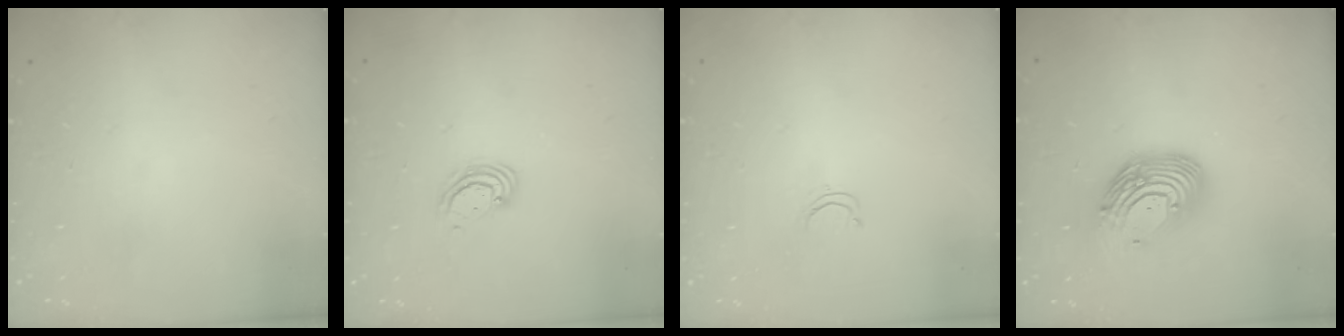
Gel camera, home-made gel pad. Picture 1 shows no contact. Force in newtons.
{"total": 3.0, "press": 2.9, "slide": 0.3}
{"total": 2.4, "press": 2.4, "slide": 0.2}
{"total": 15.0, "press": 14.9, "slide": 1.5}